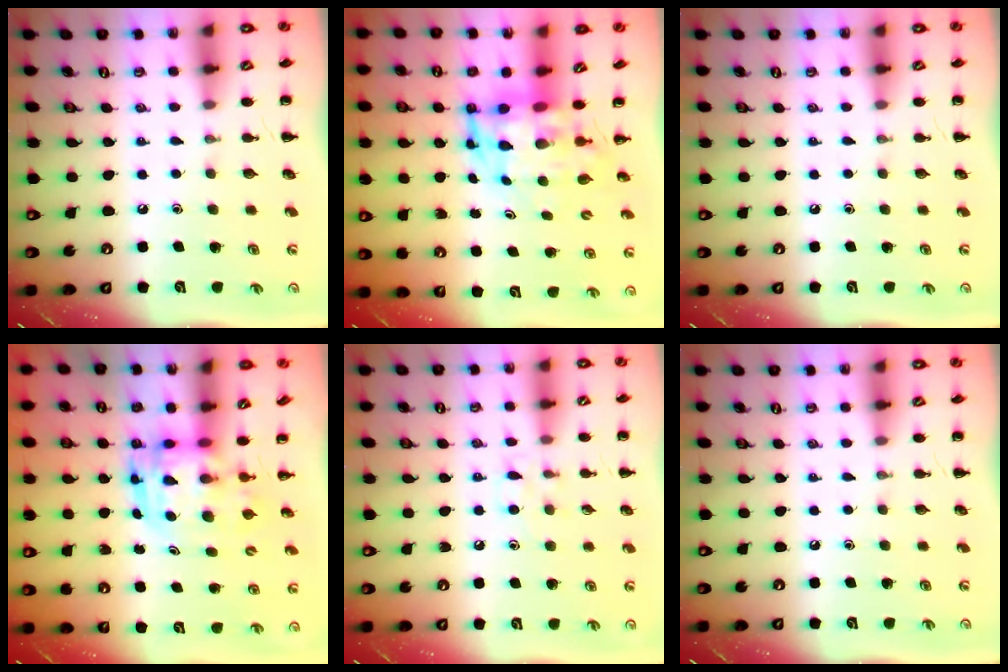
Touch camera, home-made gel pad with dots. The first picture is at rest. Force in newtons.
{"total": 5.7, "press": 5.4, "slide": 1.9}
{"total": 0.0}
{"total": 3.6, "press": 3.6, "slide": 0.7}
{"total": 6.0, "press": 5.7, "slide": 1.9}
{"total": 0.0}